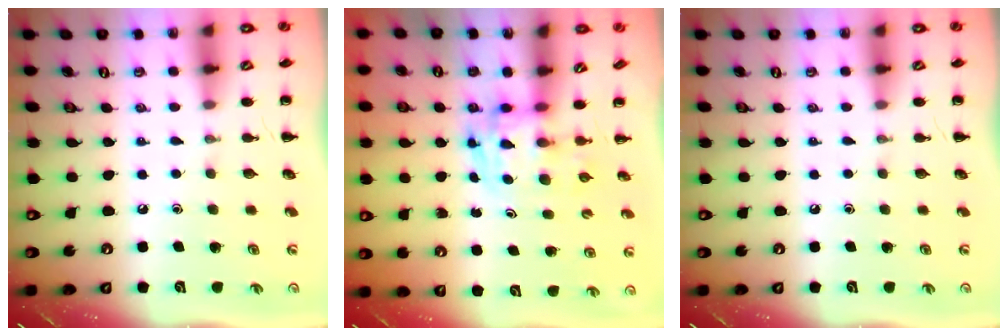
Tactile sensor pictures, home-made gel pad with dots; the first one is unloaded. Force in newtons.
{"total": 3.5, "press": 3.5, "slide": 0.6}
{"total": 0.0}